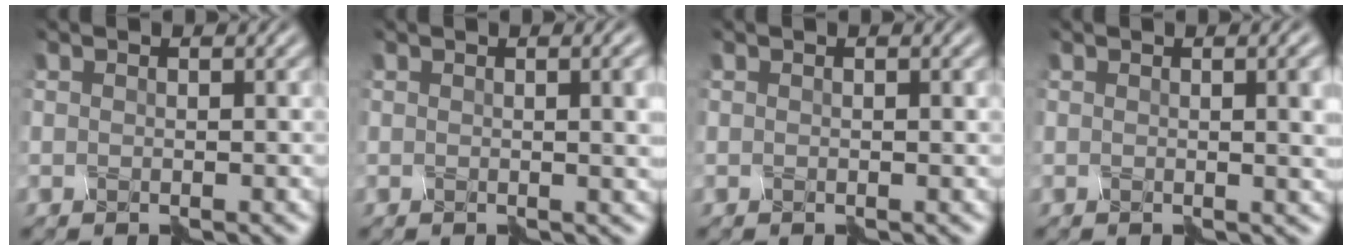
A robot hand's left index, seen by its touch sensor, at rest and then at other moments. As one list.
[{"total": 2.9, "force": [0.8, 0.7, 2.7], "torque": [-0.018, 0.002, 0.014]}, {"total": 0.0}, {"total": 2.9, "force": [0.8, 0.7, 2.7], "torque": [-0.020, 0.000, 0.015]}]